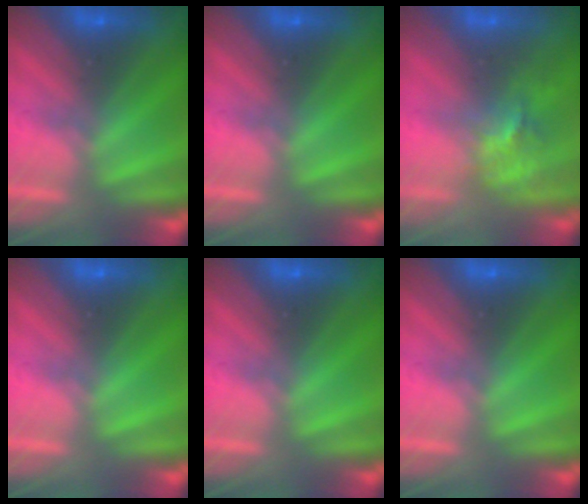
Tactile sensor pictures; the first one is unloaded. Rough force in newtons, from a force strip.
{"total": 0.0}
{"total": 2.8}
{"total": 0.0}
{"total": 0.0}
{"total": 0.0}